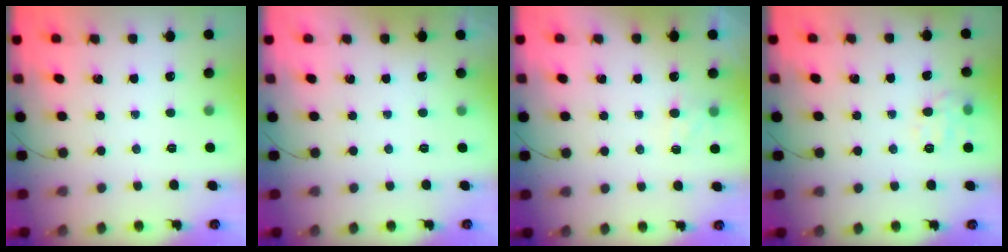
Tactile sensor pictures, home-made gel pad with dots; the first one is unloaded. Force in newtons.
{"total": 1.9, "press": 1.9, "slide": 0.3}
{"total": 4.9, "press": 4.7, "slide": 1.6}
{"total": 9.5, "press": 9.4, "slide": 0.9}